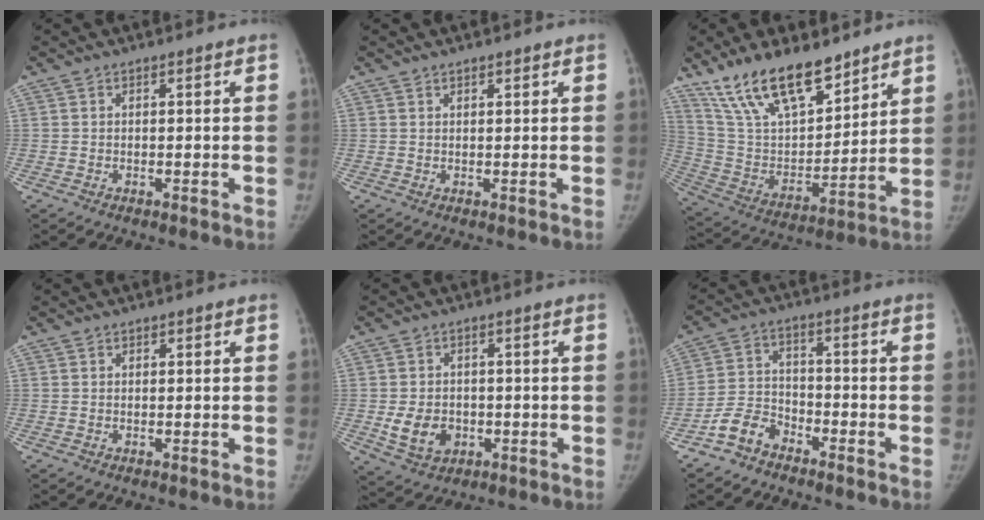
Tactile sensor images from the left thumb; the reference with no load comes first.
{"total": 0.9, "force": [0.8, 0.4, 0.3], "torque": [-0.001, -0.004, 0.011]}
{"total": 20.4, "force": [14.8, 8.1, 11.4], "torque": [-0.163, -0.068, 0.278]}
{"total": 0.6, "force": [0.3, 0.4, 0.1], "torque": [0.004, -0.001, 0.003]}
{"total": 7.1, "force": [-1.3, 5.6, 4.1], "torque": [-0.056, 0.002, -0.009]}
{"total": 6.5, "force": [-4.8, 3.9, 2.1], "torque": [-0.034, 0.029, -0.102]}